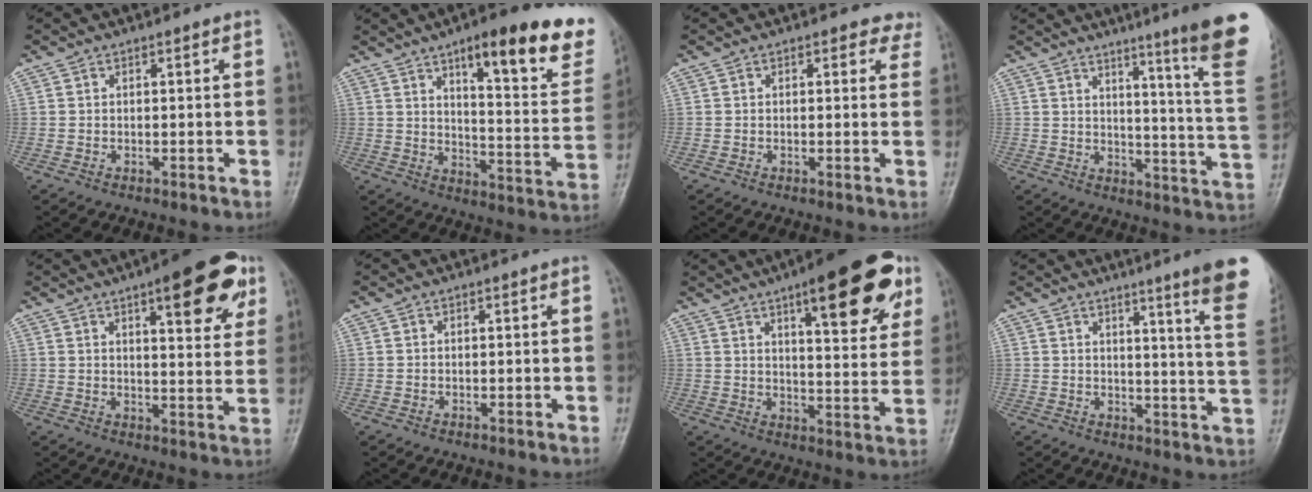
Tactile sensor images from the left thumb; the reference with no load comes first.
{"total": 22.6, "force": [13.3, 6.0, 17.2], "torque": [-0.189, -0.056, 0.183]}
{"total": 2.9, "force": [2.2, 1.7, 0.8], "torque": [0.021, -0.009, 0.008]}
{"total": 19.5, "force": [12.3, -0.1, 15.2], "torque": [-0.177, -0.091, 0.150]}
{"total": 14.9, "force": [7.7, 4.8, 11.8], "torque": [-0.121, -0.023, 0.097]}
{"total": 0.0}
{"total": 19.9, "force": [10.5, 6.1, 15.8], "torque": [-0.180, -0.030, 0.144]}
{"total": 15.1, "force": [10.1, -0.1, 11.2], "torque": [-0.128, -0.070, 0.111]}